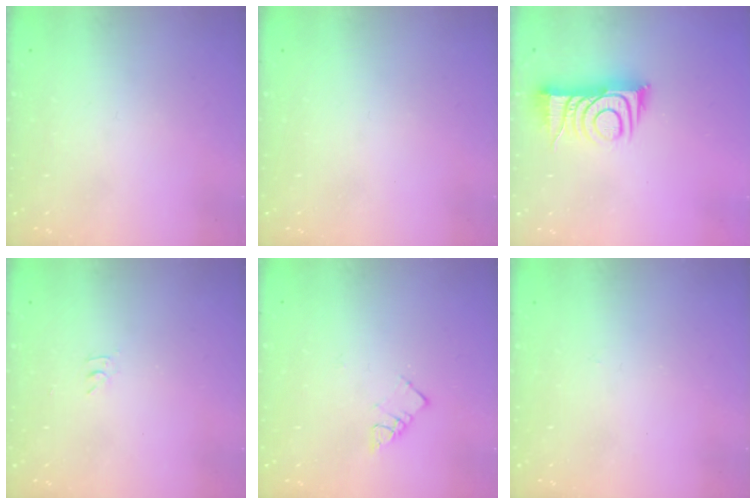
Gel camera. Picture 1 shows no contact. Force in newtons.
{"total": 0.0}
{"total": 10.9, "press": 10.9, "slide": 0.2}
{"total": 2.8, "press": 2.8, "slide": 0.4}
{"total": 4.2, "press": 4.2, "slide": 0.4}
{"total": 2.8, "press": 2.8, "slide": 0.4}